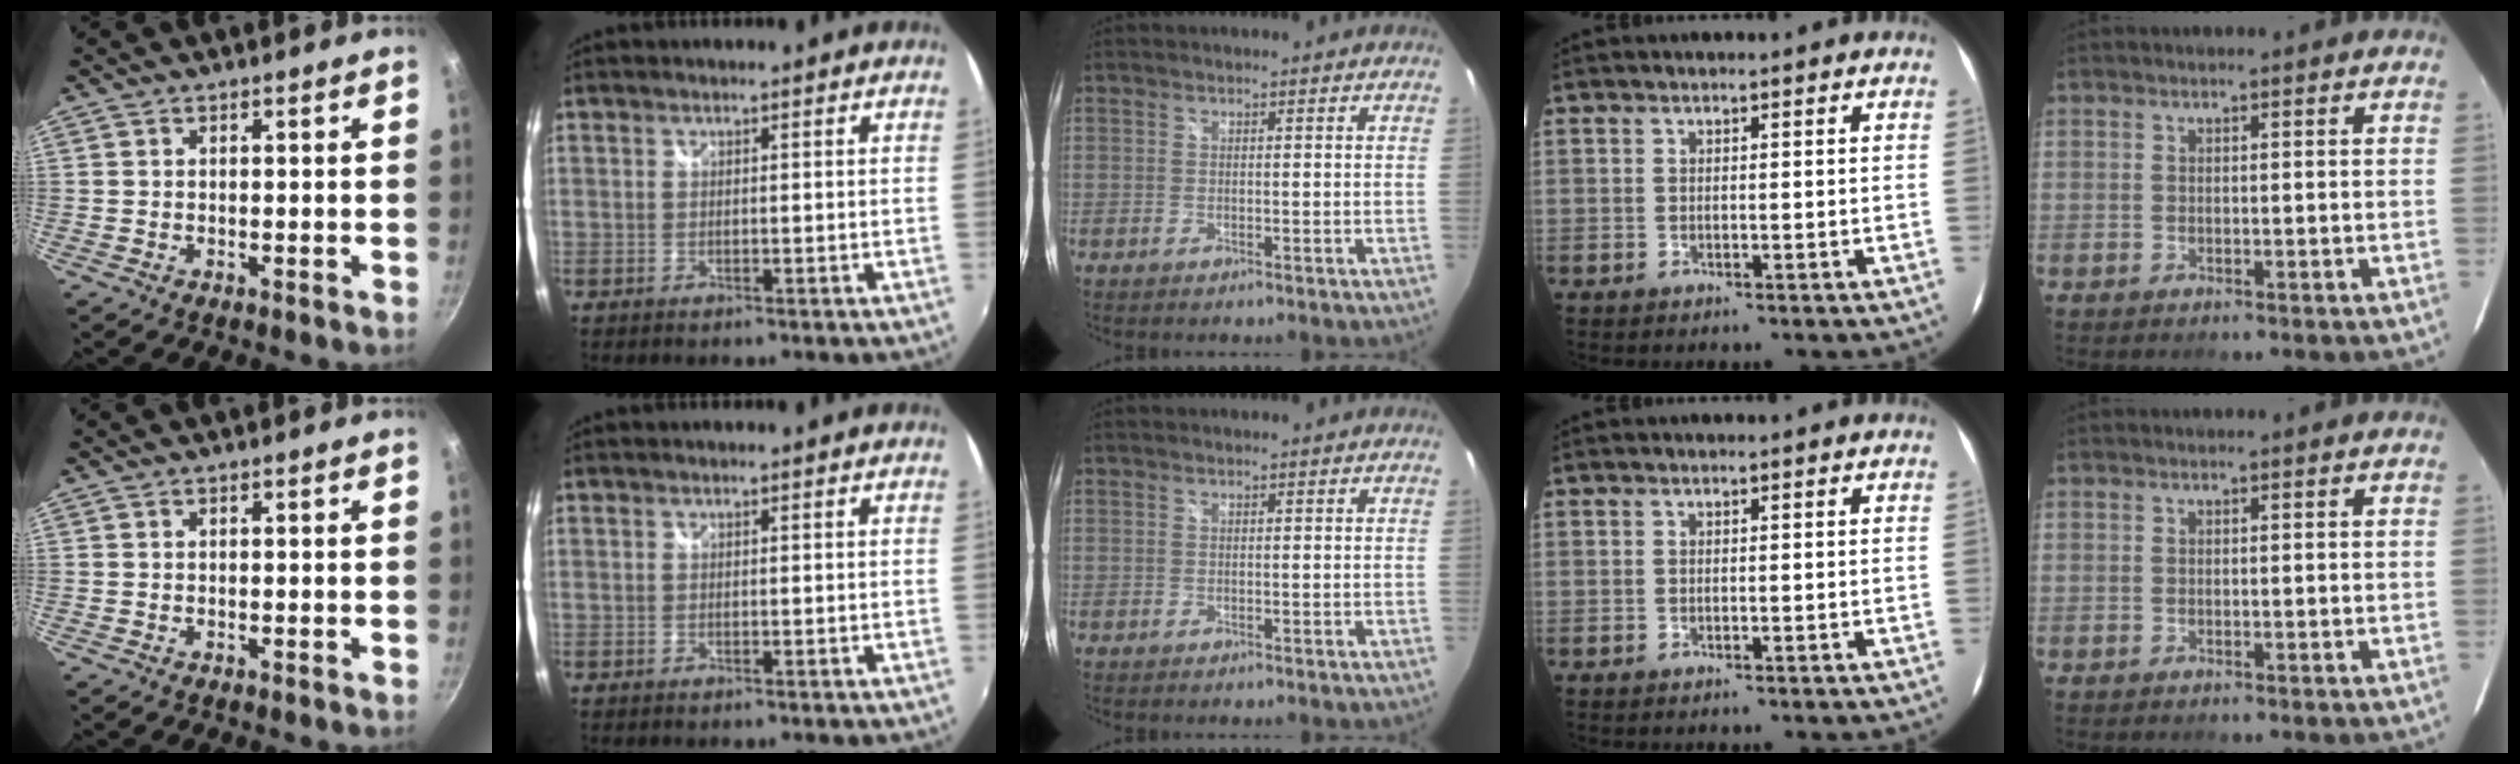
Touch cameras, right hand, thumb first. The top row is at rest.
{}